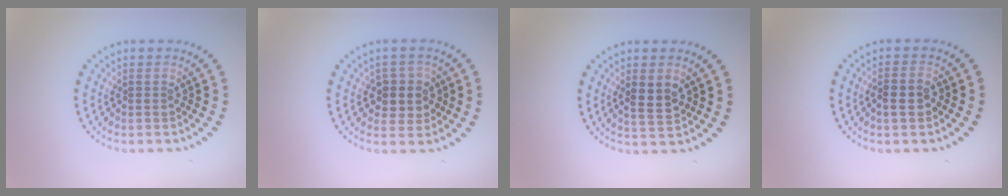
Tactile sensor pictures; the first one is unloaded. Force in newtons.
{"total": 3.1, "press": 2.9, "slide": 1.2}
{"total": 2.4, "press": 2.4, "slide": 0.3}
{"total": 1.7, "press": 1.6, "slide": 0.5}